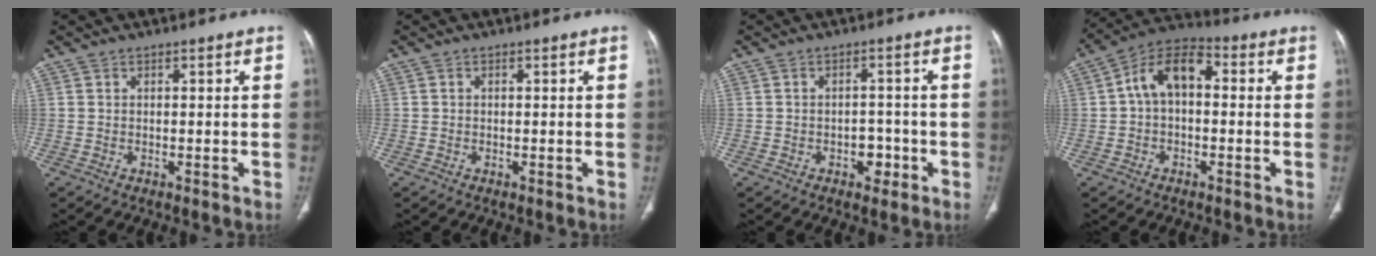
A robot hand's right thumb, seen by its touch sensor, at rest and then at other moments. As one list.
[{"total": 0.0}, {"total": 3.6, "force": [-1.5, 2.6, 2.1], "torque": [-0.007, 0.015, -0.020]}, {"total": 9.8, "force": [0.7, 6.2, 7.6], "torque": [-0.120, 0.034, -0.003]}]